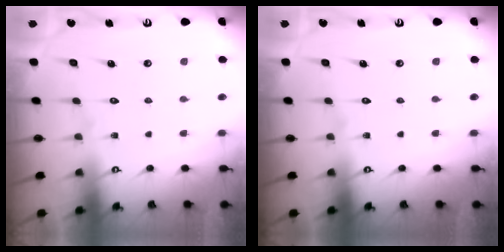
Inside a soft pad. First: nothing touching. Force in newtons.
{"total": 0.0}